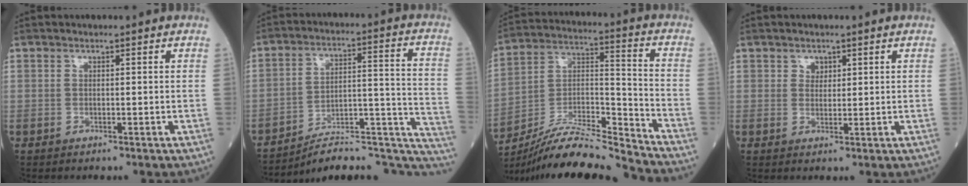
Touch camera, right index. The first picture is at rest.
{"total": 20.4, "force": [-18.8, 3.9, 6.8], "torque": [-0.025, 0.064, -0.261]}
{"total": 16.3, "force": [-15.6, -1.1, 4.6], "torque": [-0.083, 0.027, -0.282]}
{"total": 1.6, "force": [0.9, 1.2, 0.5], "torque": [-0.001, -0.003, 0.013]}